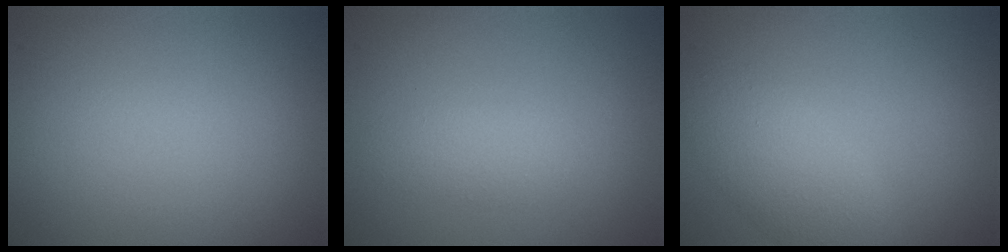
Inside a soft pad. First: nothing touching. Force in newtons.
{"total": 1.9, "press": 1.9, "slide": 0.1}
{"total": 3.6, "press": 3.6, "slide": 0.2}